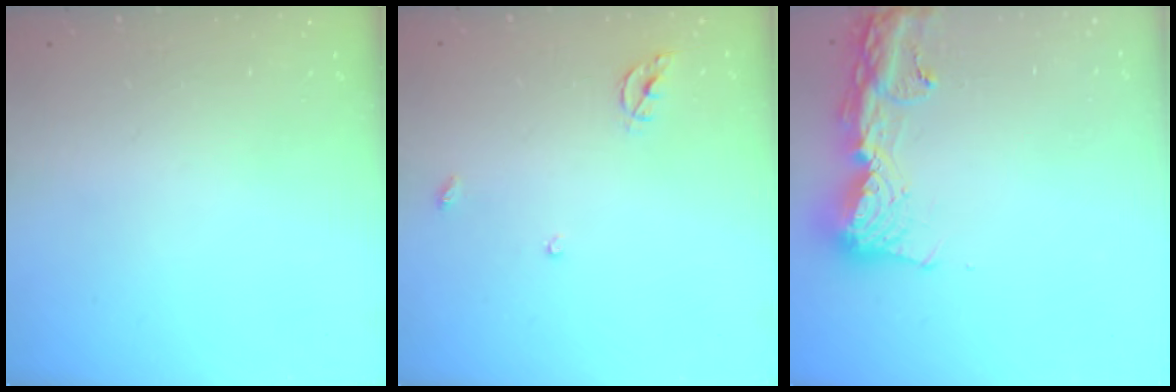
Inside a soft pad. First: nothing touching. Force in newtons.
{"total": 5.7, "press": 5.6, "slide": 0.5}
{"total": 13.9, "press": 13.8, "slide": 1.2}